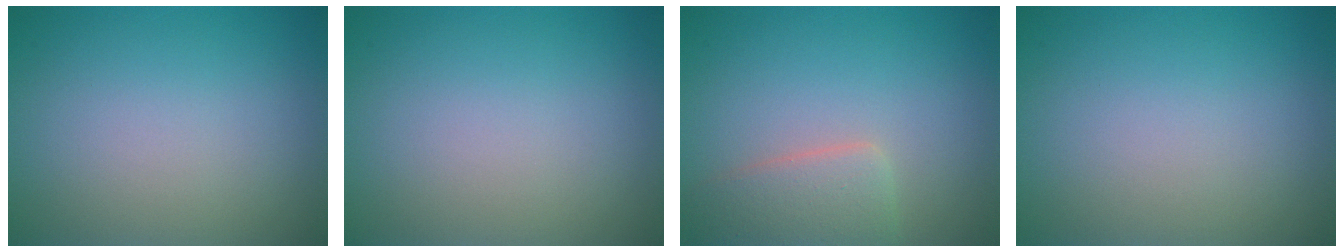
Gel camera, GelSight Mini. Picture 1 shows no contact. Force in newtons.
{"total": 0.0}
{"total": 3.2, "press": 3.2, "slide": 0.1}
{"total": 0.0}